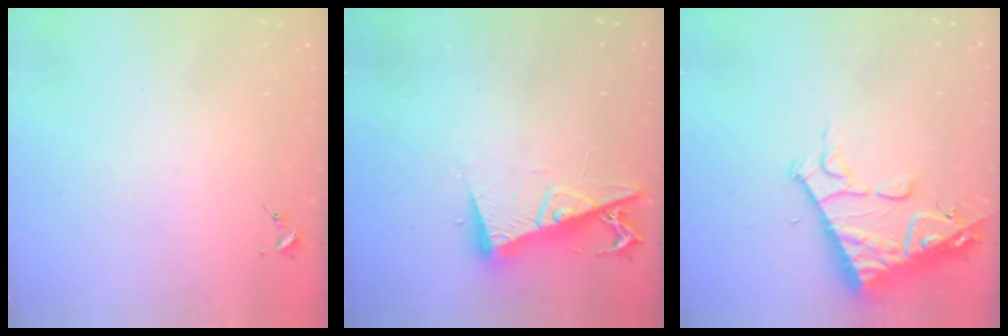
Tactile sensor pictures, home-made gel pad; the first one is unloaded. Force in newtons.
{"total": 11.3, "press": 11.2, "slide": 1.1}
{"total": 13.9, "press": 13.8, "slide": 1.7}